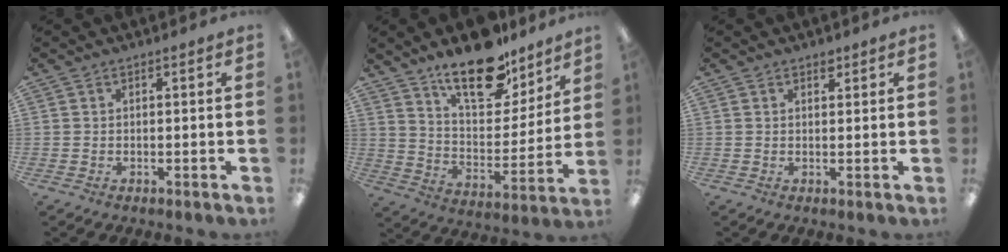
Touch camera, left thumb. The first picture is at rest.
{"total": 19.1, "force": [14.4, 8.1, 9.5], "torque": [-0.151, -0.093, 0.250]}
{"total": 1.8, "force": [1.4, 0.9, 0.7], "torque": [0.002, -0.007, 0.022]}